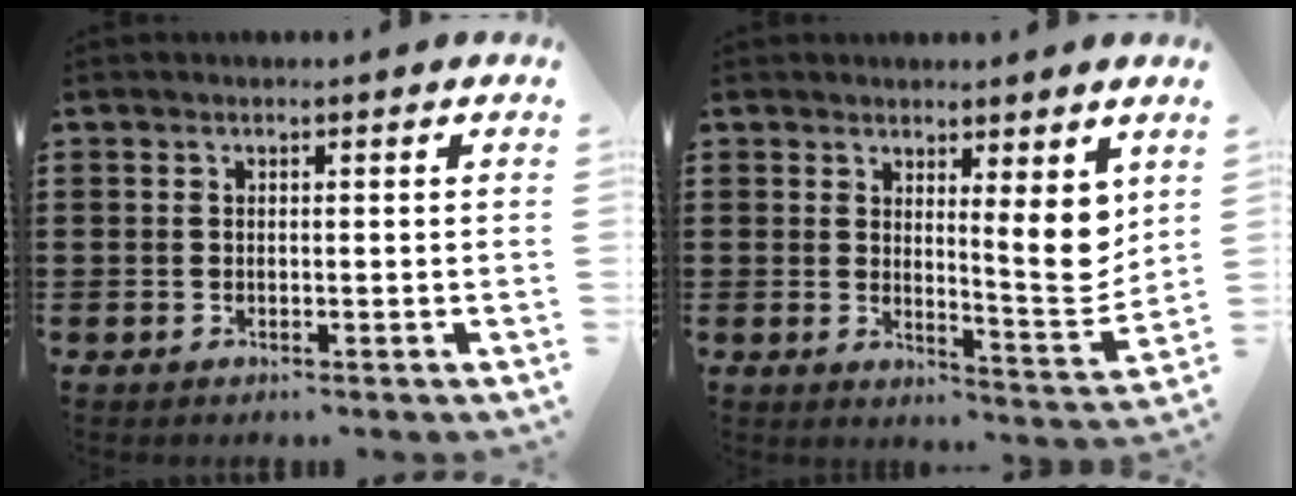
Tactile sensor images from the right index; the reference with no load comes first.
{"total": 7.4, "force": [4.2, 1.5, 5.9], "torque": [-0.080, -0.029, 0.066]}